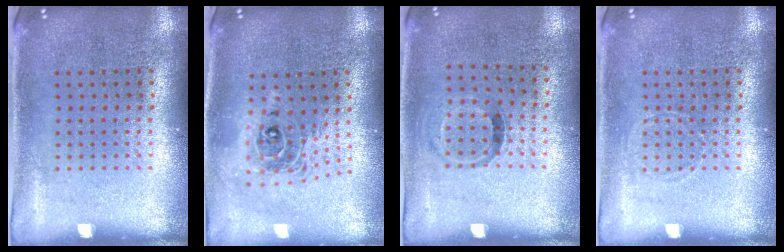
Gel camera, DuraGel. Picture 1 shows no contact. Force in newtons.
{"total": 1.9, "press": 1.5, "slide": 1.3}
{"total": 0.8, "press": 0.5, "slide": 0.6}
{"total": 0.6, "press": 0.6, "slide": 0.0}